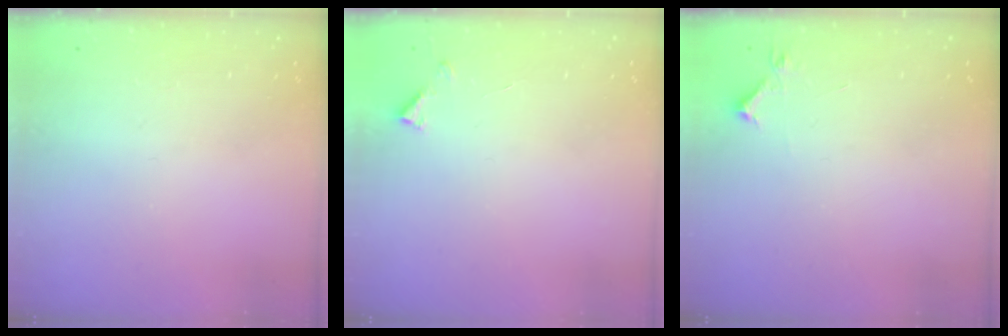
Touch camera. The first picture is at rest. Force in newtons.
{"total": 4.3, "press": 4.2, "slide": 0.3}
{"total": 3.9, "press": 3.8, "slide": 0.6}